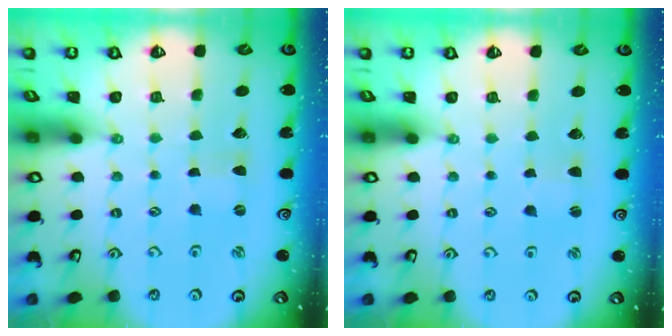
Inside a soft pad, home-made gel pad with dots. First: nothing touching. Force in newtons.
{"total": 0.9, "press": 0.8, "slide": 0.1}